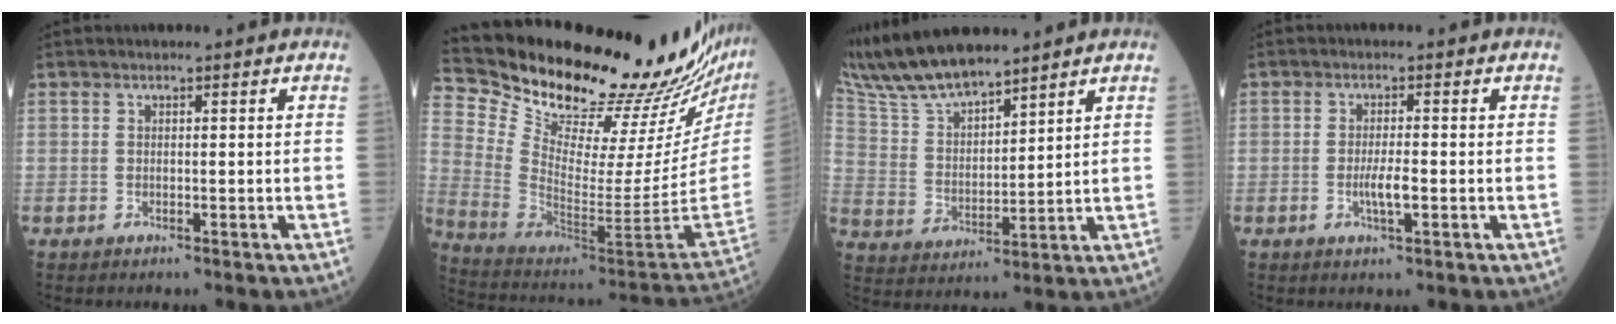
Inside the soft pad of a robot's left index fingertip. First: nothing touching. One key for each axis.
{"total": 31.2, "fx": 27.7, "fy": 1.3, "fz": 14.4, "tx": -0.239, "ty": -0.134, "tz": 0.396}
{"total": 13.6, "fx": 12.2, "fy": 2.2, "fz": 5.7, "tx": -0.129, "ty": 0.012, "tz": 0.243}
{"total": 2.9, "fx": -0.8, "fy": 0.4, "fz": 2.7, "tx": -0.057, "ty": -0.002, "tz": -0.014}